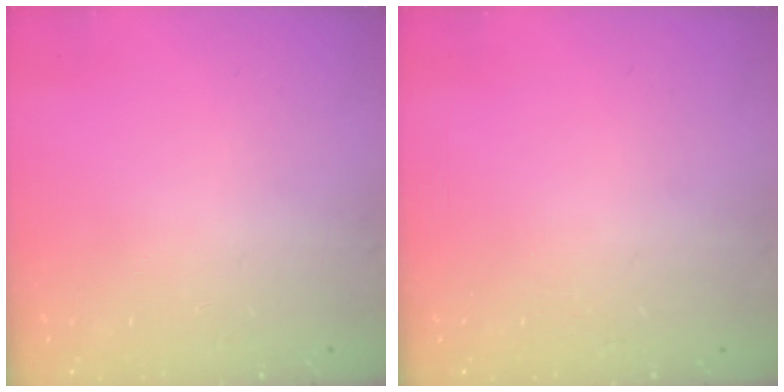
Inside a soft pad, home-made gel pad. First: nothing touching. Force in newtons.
{"total": 0.0}